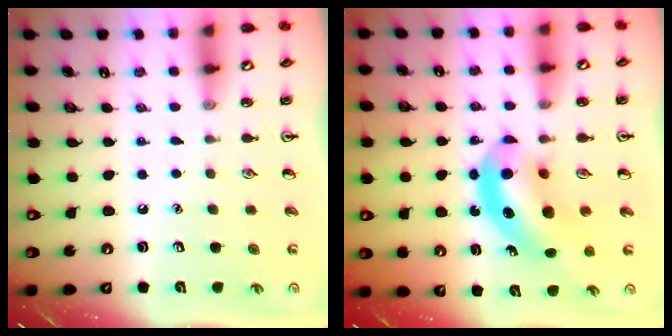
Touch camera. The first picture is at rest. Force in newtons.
{"total": 9.4, "press": 9.0, "slide": 2.9}